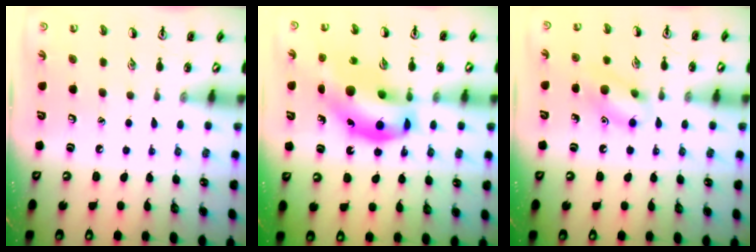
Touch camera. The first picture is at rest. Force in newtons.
{"total": 17.9, "press": 17.4, "slide": 4.3}
{"total": 11.0, "press": 11.0, "slide": 0.6}